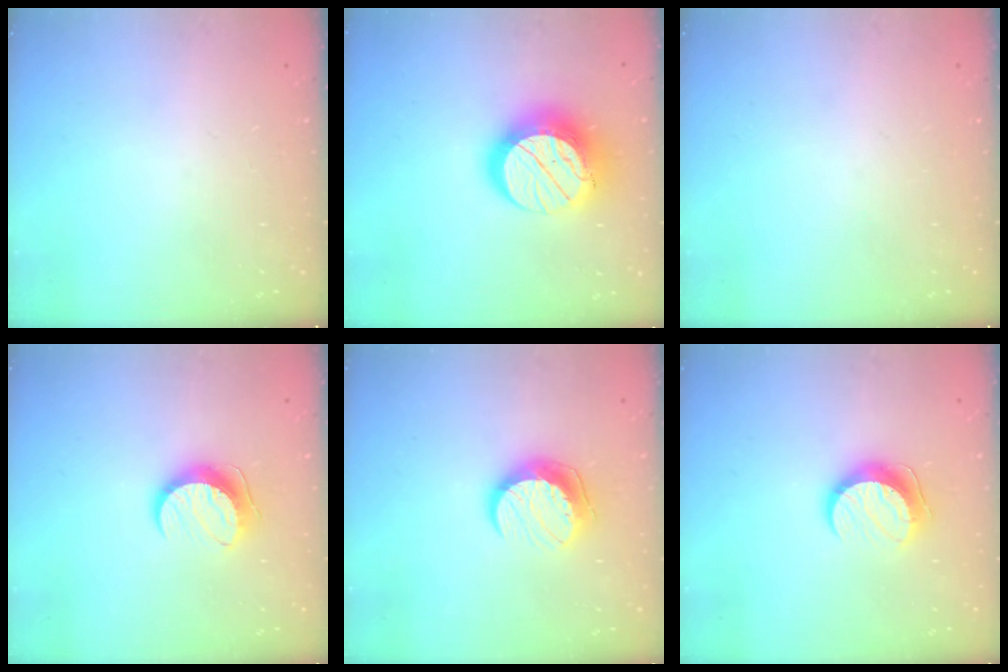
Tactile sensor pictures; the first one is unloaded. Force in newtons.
{"total": 17.7, "press": 17.6, "slide": 1.9}
{"total": 0.0}
{"total": 9.4, "press": 9.4, "slide": 0.7}
{"total": 10.2, "press": 10.2, "slide": 0.7}
{"total": 9.7, "press": 9.7, "slide": 0.7}